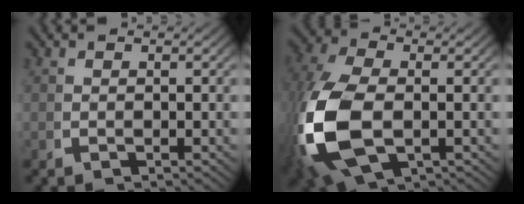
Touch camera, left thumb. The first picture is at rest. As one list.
[{"total": 12.5, "force": [-2.1, 7.7, 9.6], "torque": [-0.266, -0.042, -0.008]}]